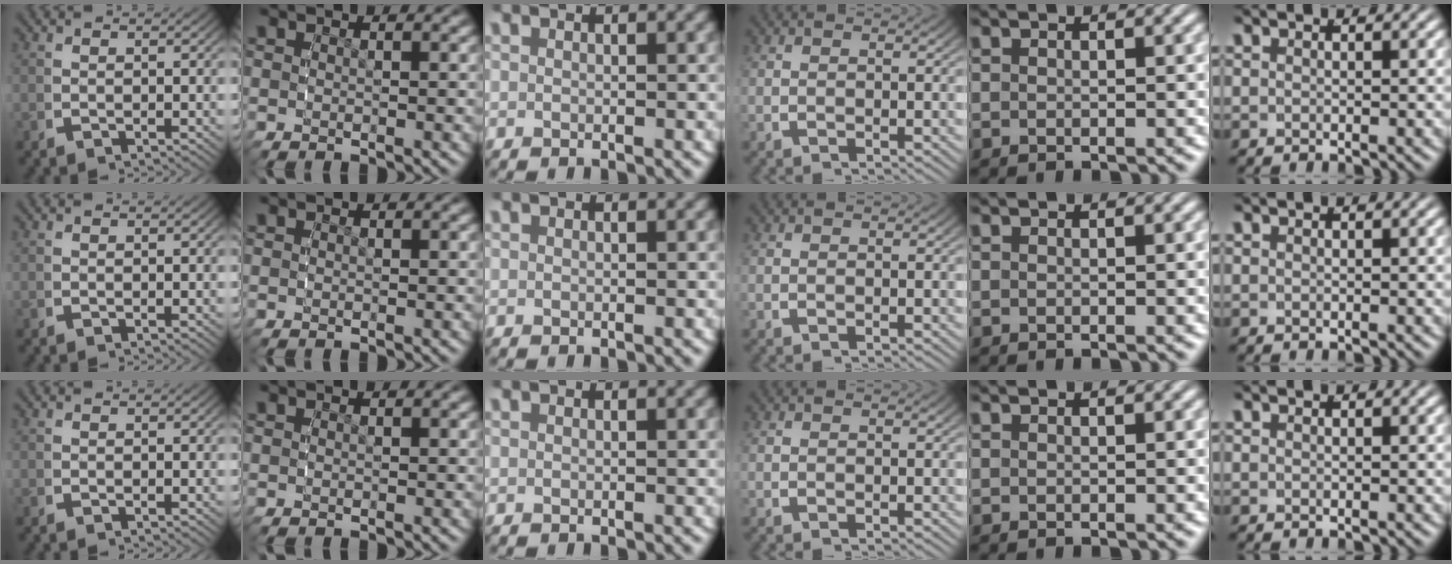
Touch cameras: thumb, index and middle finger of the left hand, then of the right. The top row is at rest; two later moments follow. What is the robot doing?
{"motion": "reach", "object": "photo album"}